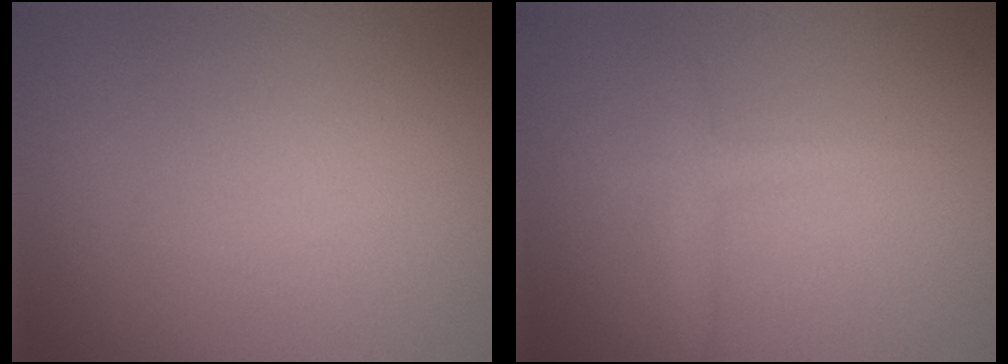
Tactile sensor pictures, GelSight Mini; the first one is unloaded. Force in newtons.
{"total": 1.4, "press": 1.4, "slide": 0.1}